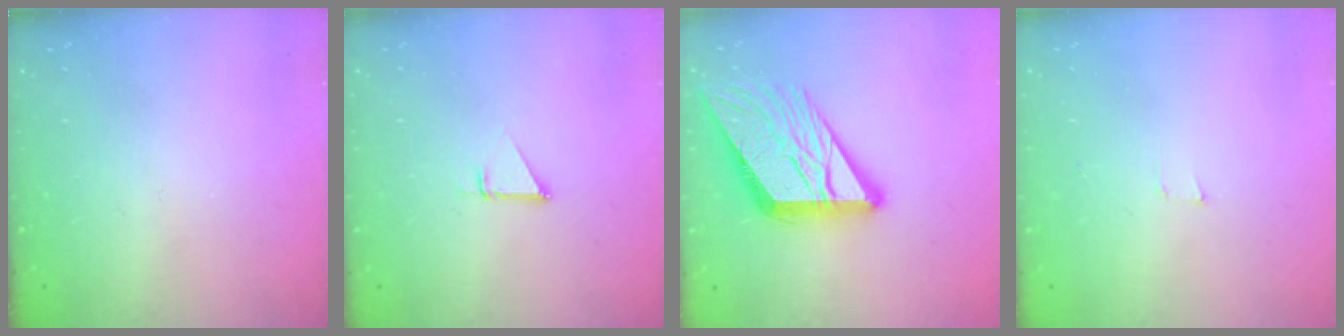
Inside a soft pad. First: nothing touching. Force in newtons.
{"total": 1.4, "press": 1.4, "slide": 0.0}
{"total": 20.0, "press": 19.8, "slide": 2.2}
{"total": 3.4, "press": 2.2, "slide": 2.6}